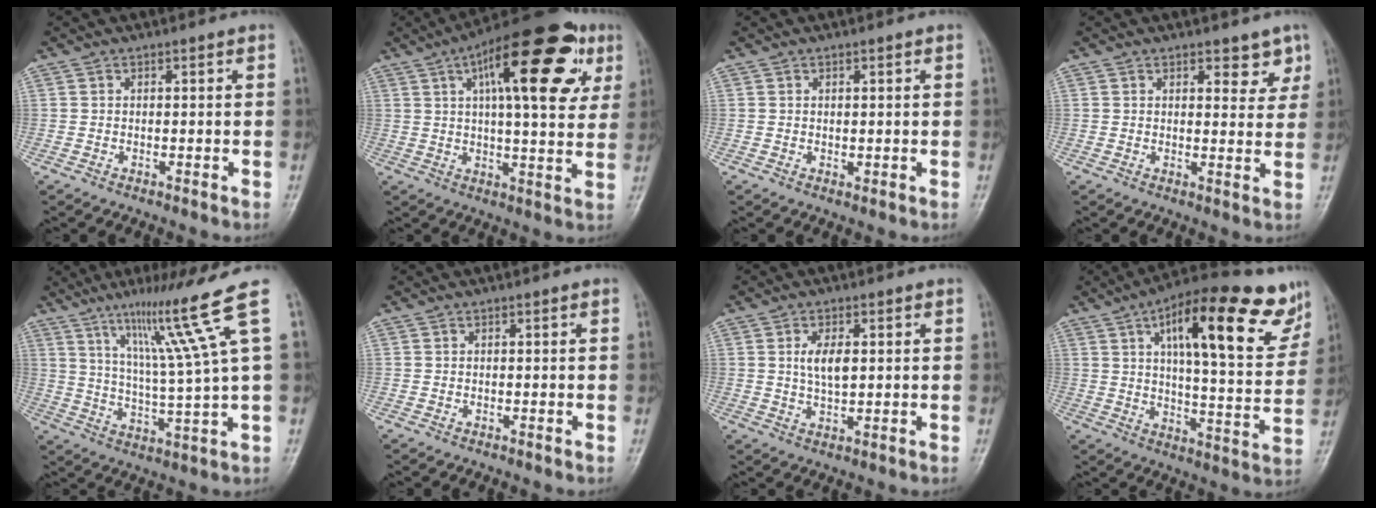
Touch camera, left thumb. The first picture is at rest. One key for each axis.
{"total": 23.1, "fx": 8.8, "fy": 8.0, "fz": 19.8, "tx": -0.263, "ty": 0.001, "tz": 0.123}
{"total": 0.8, "fx": 0.3, "fy": 0.6, "fz": 0.4, "tx": -0.004, "ty": -0.003, "tz": 0.005}
{"total": 4.4, "fx": 2.9, "fy": 2.3, "fz": 2.4, "tx": 0.000, "ty": -0.017, "tz": 0.035}
{"total": 13.0, "fx": 7.4, "fy": -1.3, "fz": 10.6, "tx": -0.168, "ty": -0.044, "tz": 0.125}
{"total": 0.0}
{"total": 4.9, "fx": 1.0, "fy": 2.4, "fz": 4.1, "tx": -0.075, "ty": -0.006, "tz": 0.019}
{"total": 24.1, "fx": 12.1, "fy": 7.8, "fz": 19.3, "tx": -0.246, "ty": -0.024, "tz": 0.177}